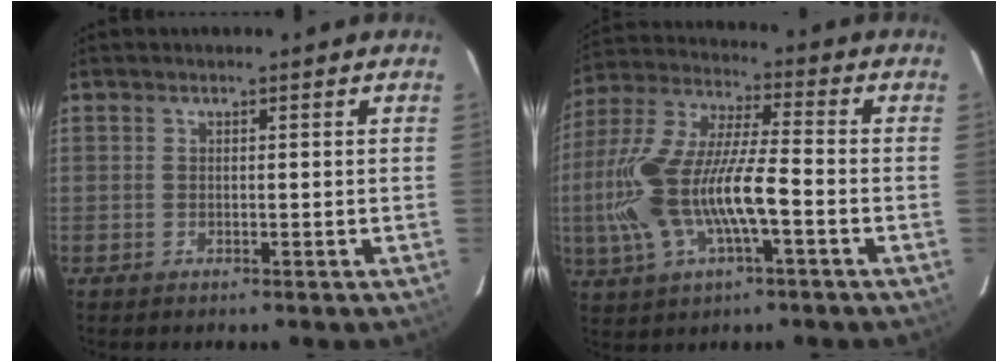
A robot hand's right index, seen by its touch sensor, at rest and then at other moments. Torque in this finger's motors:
{"motor_torque": [1.28, -0.86, 1.05, 0.21]}